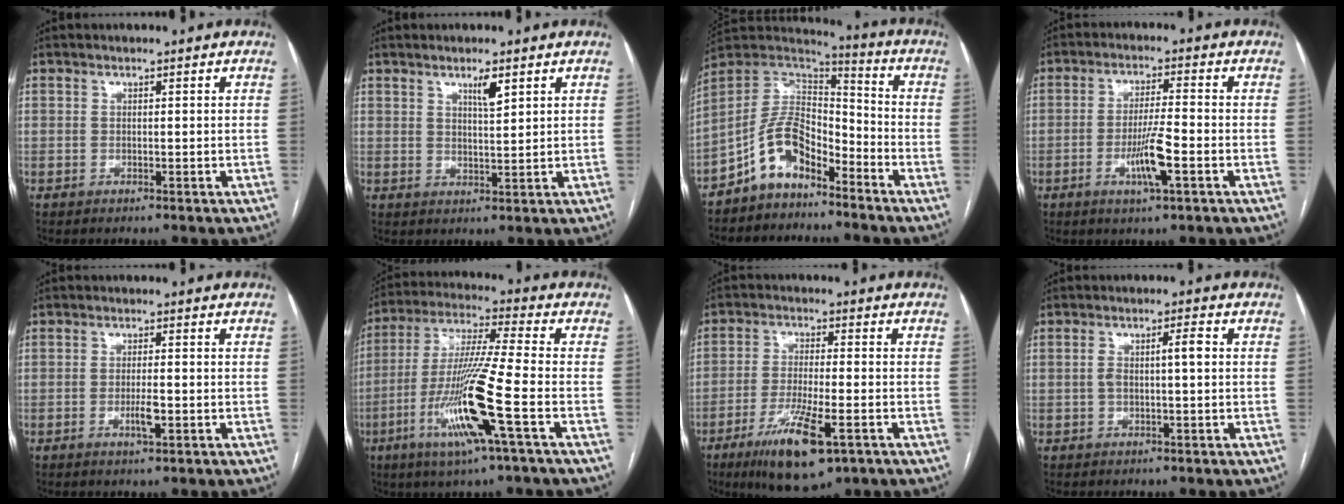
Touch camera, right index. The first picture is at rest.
{"total": 3.1, "force": [1.9, 0.4, 2.3], "torque": [-0.042, -0.005, 0.033]}
{"total": 10.4, "force": [-6.8, 5.3, 5.8], "torque": [-0.115, 0.037, -0.132]}
{"total": 6.8, "force": [-2.5, 0.3, 6.3], "torque": [-0.118, -0.008, -0.047]}
{"total": 1.2, "force": [-0.6, 0.0, 1.0], "torque": [-0.021, 0.000, -0.011]}
{"total": 15.4, "force": [-5.7, -0.8, 14.3], "torque": [-0.293, -0.018, -0.111]}
{"total": 11.9, "force": [-6.1, 2.5, 9.9], "torque": [-0.184, -0.027, -0.098]}
{"total": 3.8, "force": [0.1, 0.7, 3.8], "torque": [-0.073, 0.018, 0.004]}